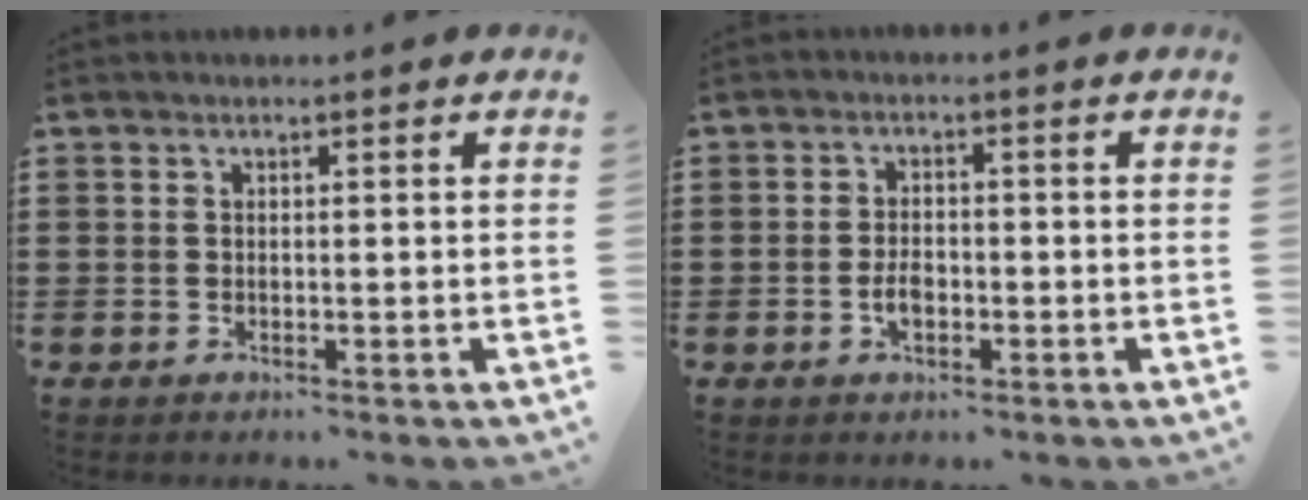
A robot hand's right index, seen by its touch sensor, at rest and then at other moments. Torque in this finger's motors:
{"motor_torque": [1.05, 1.09, 0.53, 0.04]}